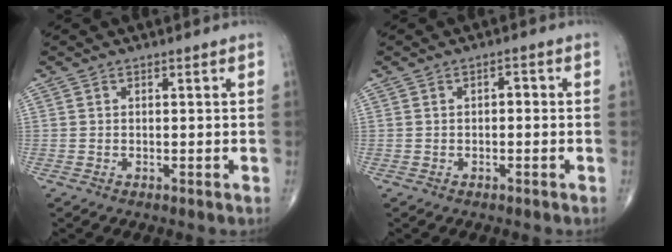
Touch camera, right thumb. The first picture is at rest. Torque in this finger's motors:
{"motor_torque": [0.05, 0.25, 0.17, -0.03, -0.02]}